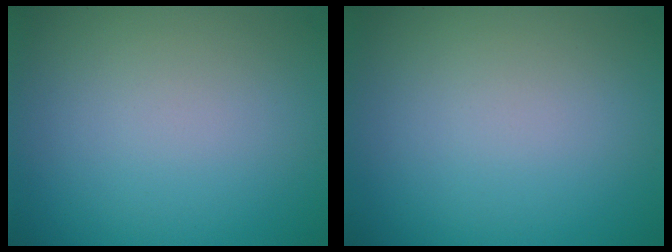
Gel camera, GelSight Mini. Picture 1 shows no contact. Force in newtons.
{"total": 0.0}